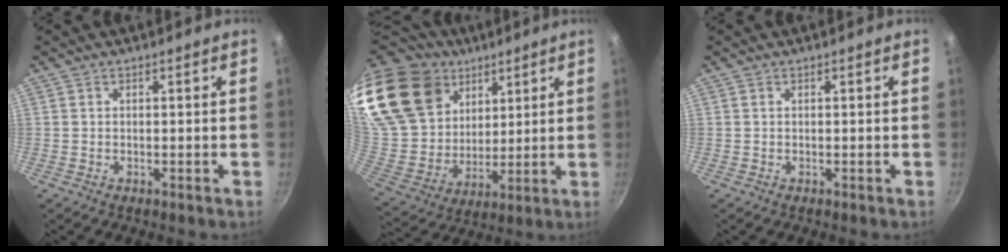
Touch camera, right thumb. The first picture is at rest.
{"total": 27.8, "force": [16.6, 18.7, 12.2], "torque": [-0.245, -0.045, 0.325]}
{"total": 0.0}